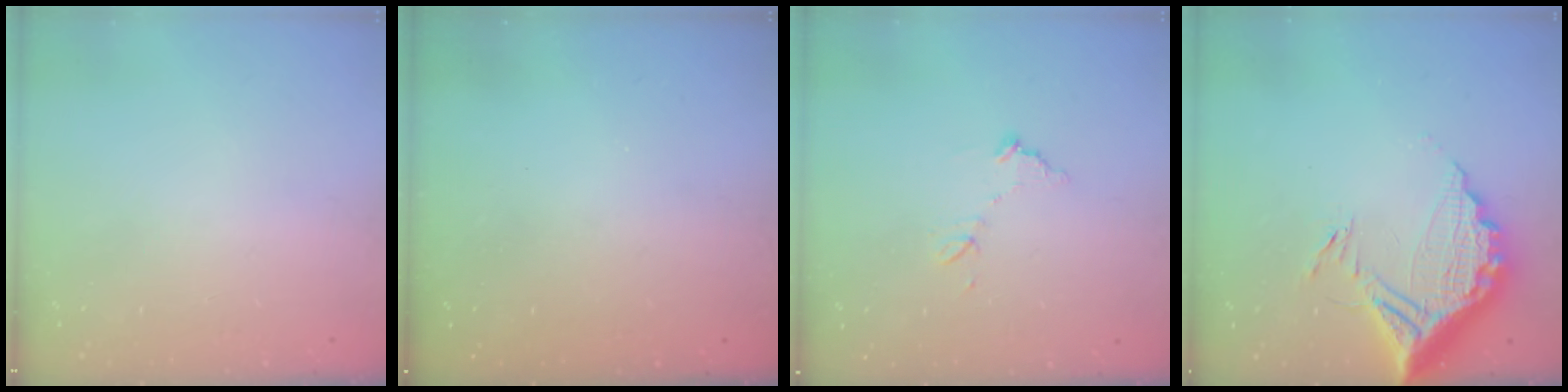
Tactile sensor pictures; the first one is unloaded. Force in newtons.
{"total": 3.2, "press": 3.2, "slide": 0.1}
{"total": 7.6, "press": 7.6, "slide": 0.4}
{"total": 14.7, "press": 14.7, "slide": 1.2}